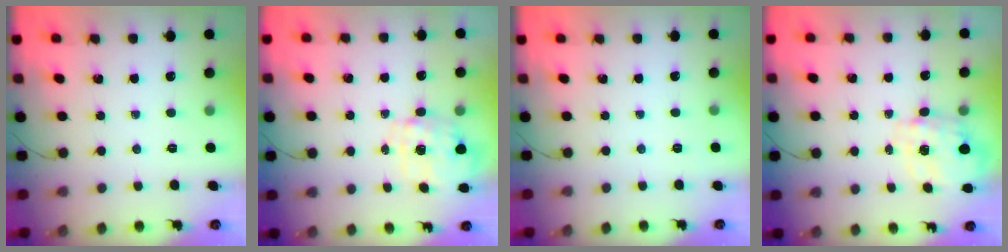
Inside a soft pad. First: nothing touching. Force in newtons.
{"total": 2.8, "press": 2.6, "slide": 0.9}
{"total": 5.3, "press": 5.1, "slide": 1.4}
{"total": 2.5, "press": 2.4, "slide": 1.0}